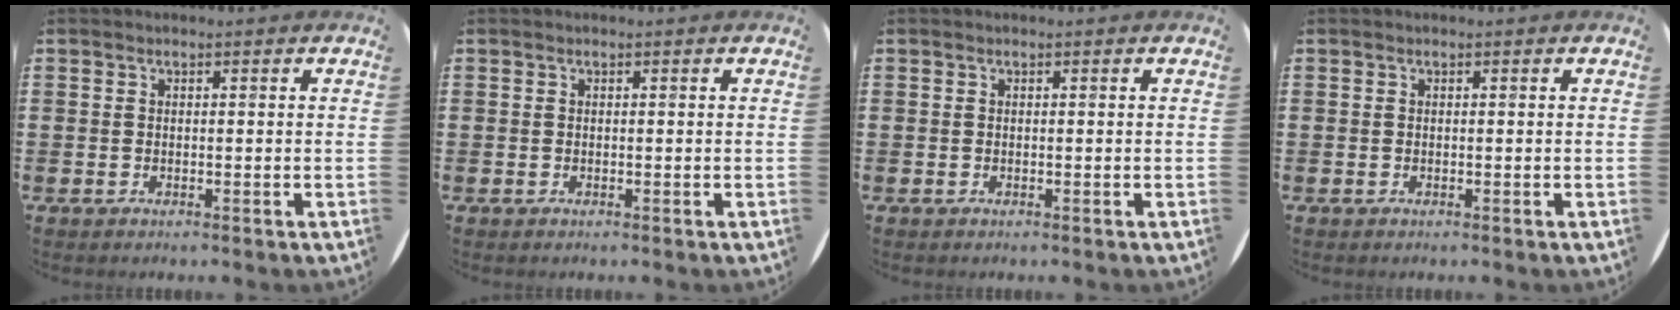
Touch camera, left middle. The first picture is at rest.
{"total": 0.0}
{"total": 0.0}
{"total": 0.0}